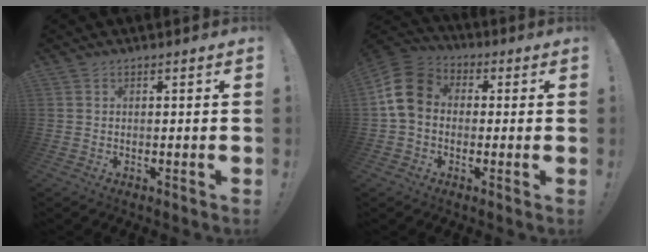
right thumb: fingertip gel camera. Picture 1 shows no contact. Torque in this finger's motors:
{"motor_torque": [0.58, 1.14, 0.46, 0.35, 0.37]}